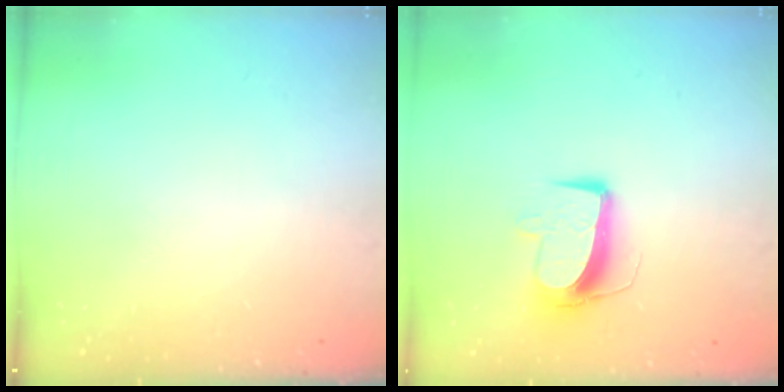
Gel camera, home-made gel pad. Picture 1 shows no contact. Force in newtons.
{"total": 10.3, "press": 10.3, "slide": 0.5}